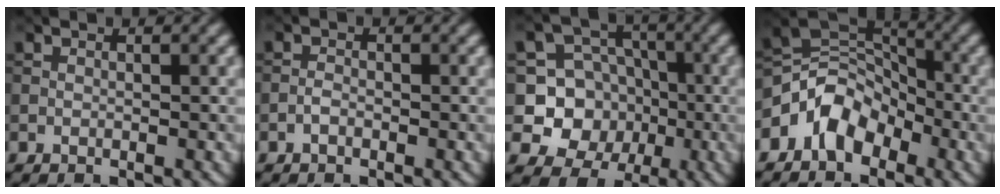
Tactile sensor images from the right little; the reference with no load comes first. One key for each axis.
{"total": 0.8, "fx": -0.5, "fy": 0.4, "fz": 0.5, "tx": -0.010, "ty": 0.001, "tz": -0.013}
{"total": 7.5, "fx": -1.2, "fy": 7.1, "fz": 2.3, "tx": -0.022, "ty": 0.003, "tz": -0.048}
{"total": 5.5, "fx": -3.0, "fy": 3.8, "fz": 2.6, "tx": -0.032, "ty": 0.010, "tz": -0.068}